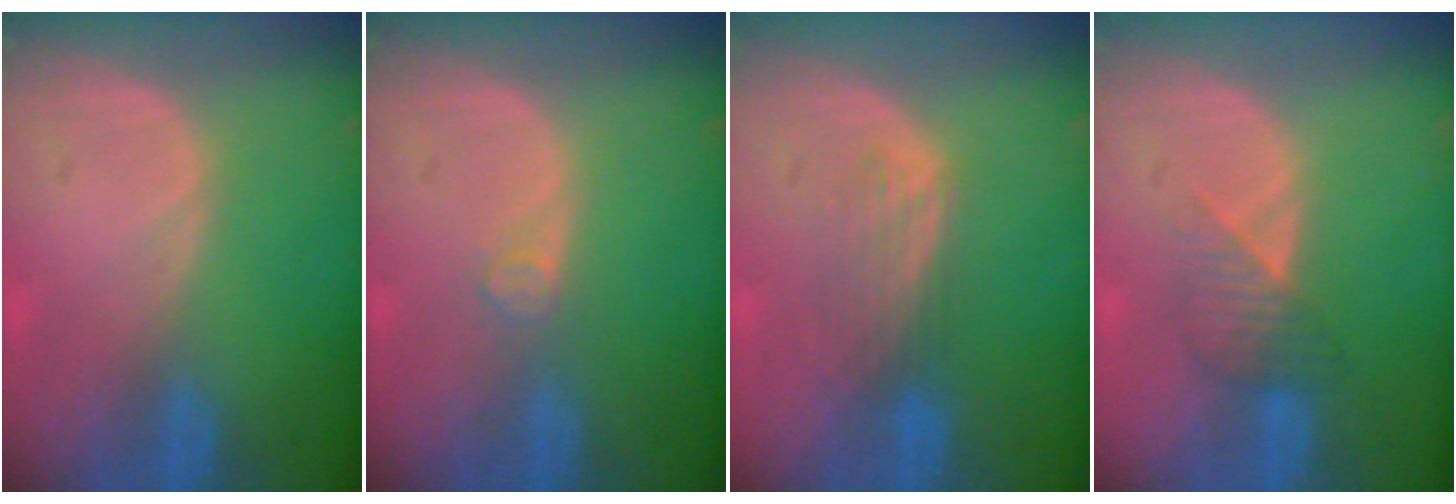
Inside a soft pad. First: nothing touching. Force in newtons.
{"total": 1.5, "press": 1.5, "slide": 0.2}
{"total": 3.8, "press": 3.2, "slide": 1.9}
{"total": 3.6, "press": 3.4, "slide": 1.2}